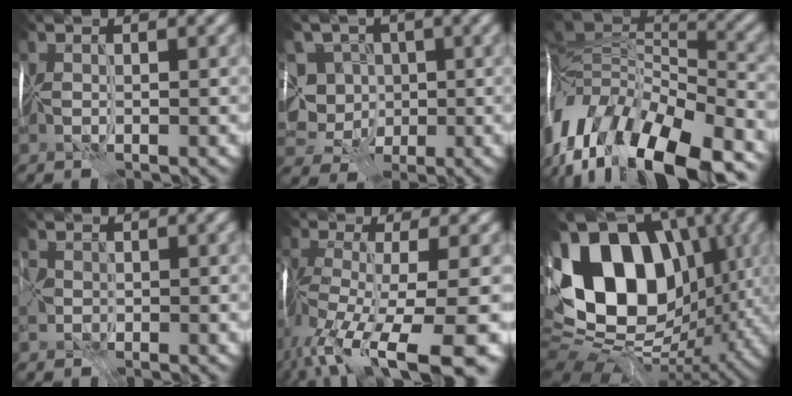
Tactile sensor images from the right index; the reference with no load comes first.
{"total": 4.9, "force": [0.8, 4.7, 0.9], "torque": [-0.009, 0.020, -0.010]}
{"total": 14.6, "force": [-8.0, 6.2, 10.6], "torque": [-0.216, 0.009, -0.128]}
{"total": 0.8, "force": [-0.2, 0.7, -0.3], "torque": [-0.002, 0.005, -0.007]}
{"total": 13.4, "force": [-7.2, 4.1, 10.5], "torque": [-0.218, -0.019, -0.098]}
{"total": 15.7, "force": [2.5, 11.0, 11.0], "torque": [-0.179, 0.022, 0.030]}